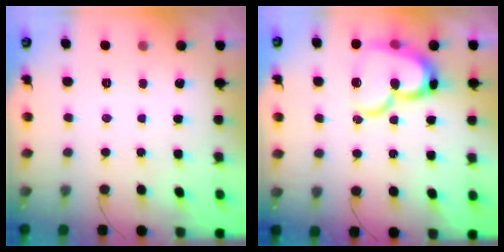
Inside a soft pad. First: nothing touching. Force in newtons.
{"total": 16.9, "press": 16.9, "slide": 1.7}